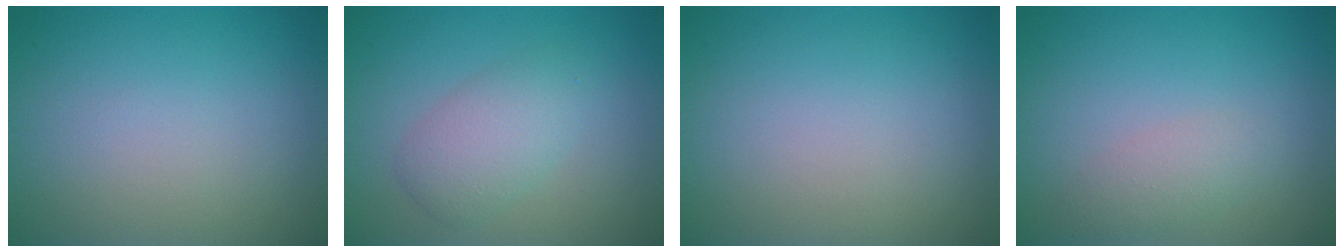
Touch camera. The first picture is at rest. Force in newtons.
{"total": 3.2, "press": 3.2, "slide": 0.1}
{"total": 0.0}
{"total": 1.8, "press": 1.8, "slide": 0.1}